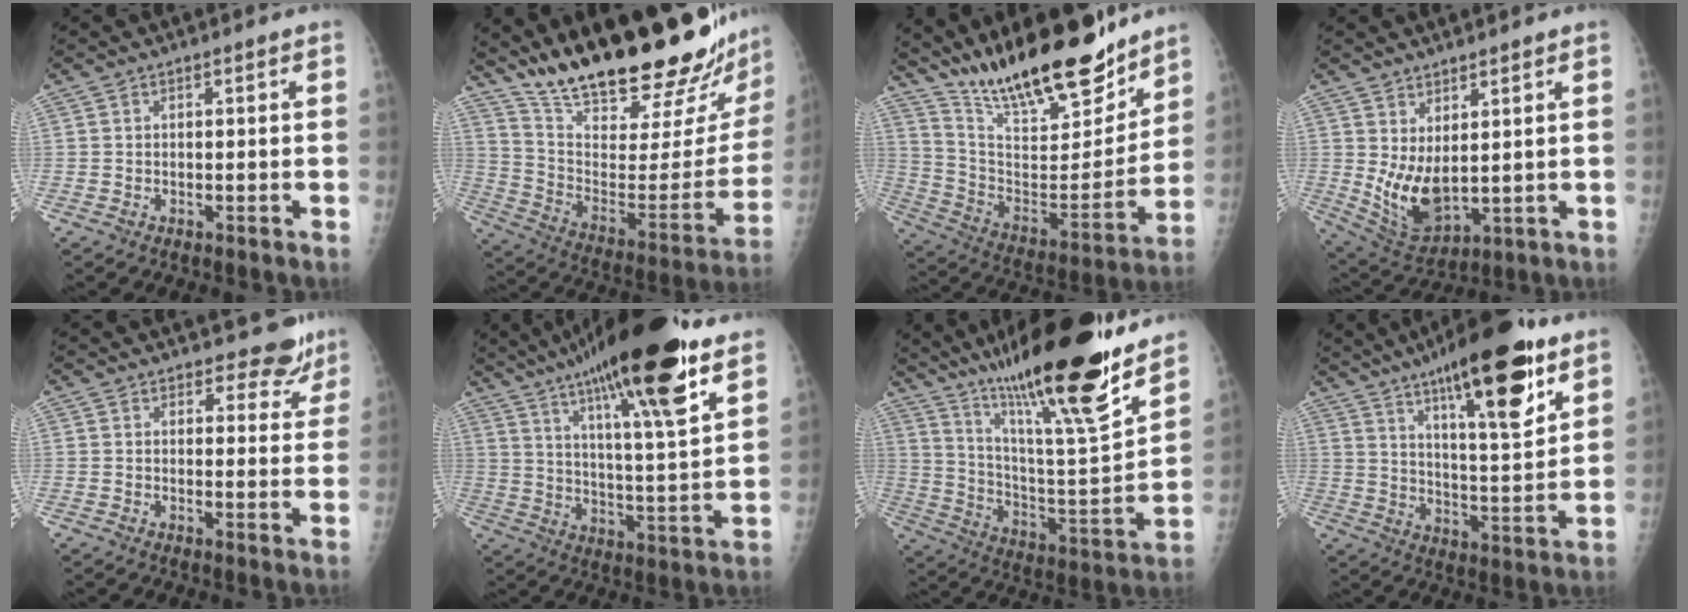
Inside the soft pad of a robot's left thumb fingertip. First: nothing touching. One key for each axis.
{"total": 32.1, "fx": 26.1, "fy": 6.5, "fz": 17.5, "tx": -0.252, "ty": -0.140, "tz": 0.391}
{"total": 24.6, "fx": 19.7, "fy": 6.9, "fz": 13.1, "tx": -0.181, "ty": -0.096, "tz": 0.335}
{"total": 9.5, "fx": 1.9, "fy": 4.7, "fz": 8.0, "tx": -0.136, "ty": -0.030, "tz": 0.057}
{"total": 5.6, "fx": 4.8, "fy": 2.7, "fz": 0.8, "tx": 0.021, "ty": -0.034, "tz": 0.049}
{"total": 24.7, "fx": 15.6, "fy": 4.5, "fz": 18.6, "tx": -0.294, "ty": -0.046, "tz": 0.248}
{"total": 29.0, "fx": 21.1, "fy": 4.1, "fz": 19.5, "tx": -0.296, "ty": -0.081, "tz": 0.347}
{"total": 21.0, "fx": 12.1, "fy": 5.4, "fz": 16.3, "tx": -0.225, "ty": -0.054, "tz": 0.191}